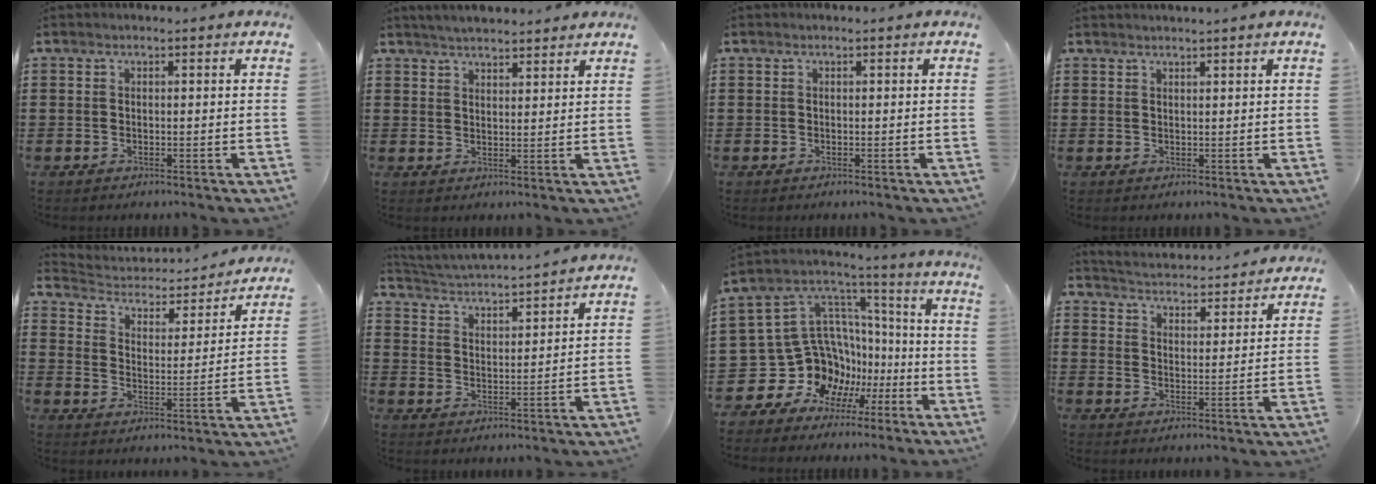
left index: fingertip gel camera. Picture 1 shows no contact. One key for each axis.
{"total": 3.1, "fx": 3.1, "fy": 0.1, "fz": 0.3, "tx": -0.013, "ty": -0.006, "tz": 0.059}
{"total": 0.0}
{"total": 1.1, "fx": 1.0, "fy": -0.3, "fz": 0.3, "tx": -0.006, "ty": -0.005, "tz": 0.021}
{"total": 2.9, "fx": 2.7, "fy": 1.0, "fz": 0.3, "tx": -0.027, "ty": -0.025, "tz": 0.038}
{"total": 3.7, "fx": 3.7, "fy": -0.4, "fz": 0.3, "tx": -0.026, "ty": -0.030, "tz": 0.058}
{"total": 14.3, "fx": -4.4, "fy": 12.9, "fz": 4.5, "tx": -0.146, "ty": -0.019, "tz": -0.042}
{"total": 3.6, "fx": 3.5, "fy": -0.3, "fz": -0.3, "tx": -0.019, "ty": -0.036, "tz": 0.054}